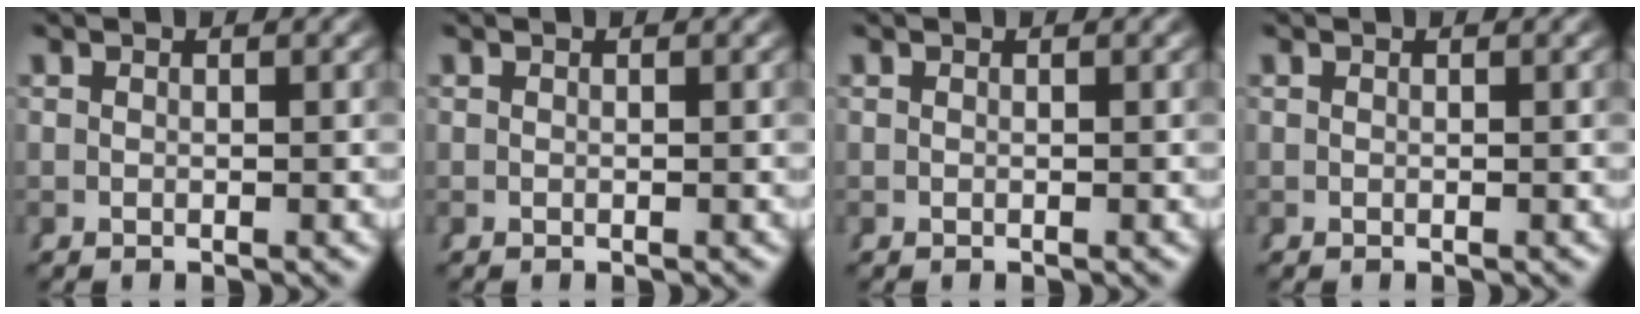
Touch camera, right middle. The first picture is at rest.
{"total": 0.0}
{"total": 0.0}
{"total": 0.0}